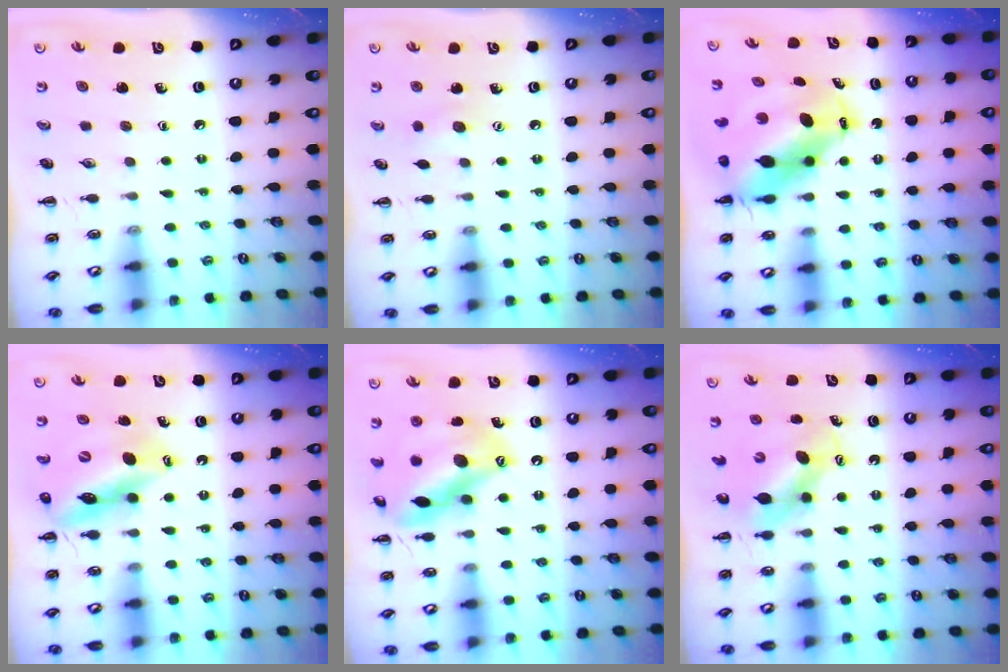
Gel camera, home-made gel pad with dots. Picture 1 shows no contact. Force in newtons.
{"total": 5.8, "press": 5.7, "slide": 1.3}
{"total": 10.5, "press": 10.1, "slide": 2.8}
{"total": 13.6, "press": 13.0, "slide": 3.9}
{"total": 16.1, "press": 15.5, "slide": 4.3}
{"total": 6.7, "press": 6.5, "slide": 1.4}